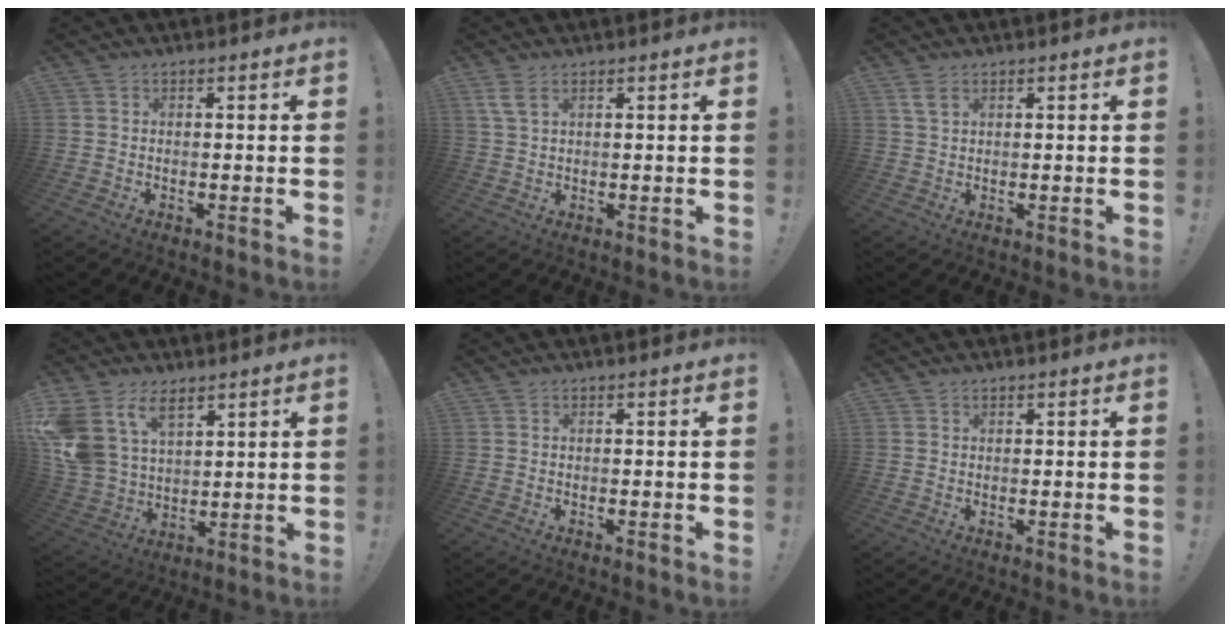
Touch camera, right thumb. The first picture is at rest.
{"total": 4.0, "force": [2.2, 1.9, 2.8], "torque": [-0.054, -0.005, 0.043]}
{"total": 3.2, "force": [1.8, 1.5, 2.1], "torque": [-0.041, -0.003, 0.034]}
{"total": 13.1, "force": [8.1, 8.0, 6.6], "torque": [-0.156, -0.052, 0.157]}
{"total": 0.0}
{"total": 0.9, "force": [0.7, 0.5, 0.2], "torque": [0.000, -0.001, 0.014]}